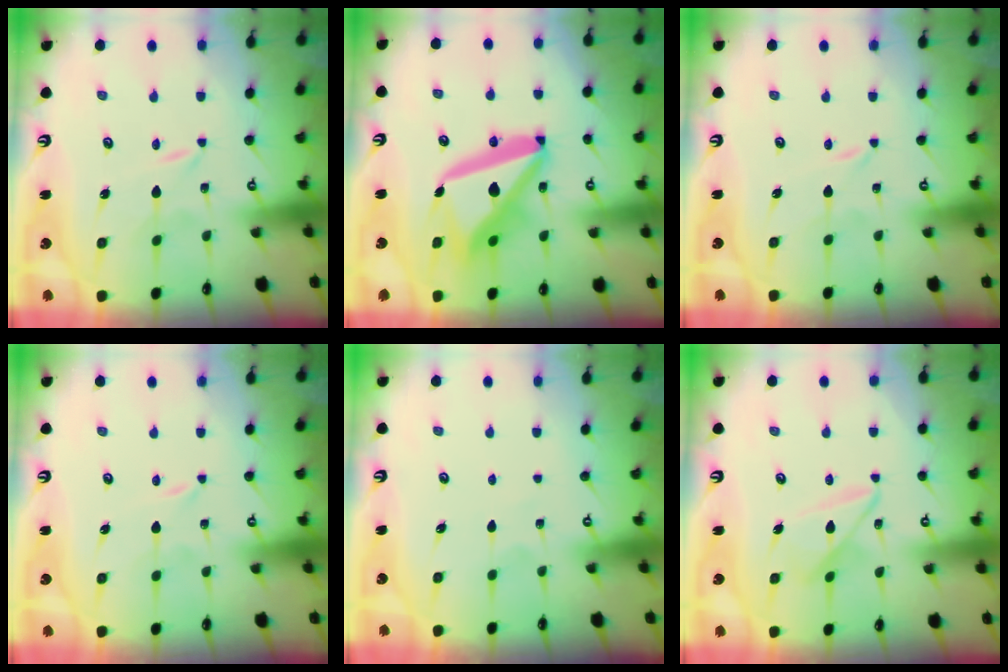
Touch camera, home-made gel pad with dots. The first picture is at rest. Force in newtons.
{"total": 20.8, "press": 20.7, "slide": 2.4}
{"total": 0.0}
{"total": 0.0}
{"total": 2.0, "press": 2.0, "slide": 0.2}
{"total": 10.5, "press": 10.4, "slide": 0.7}